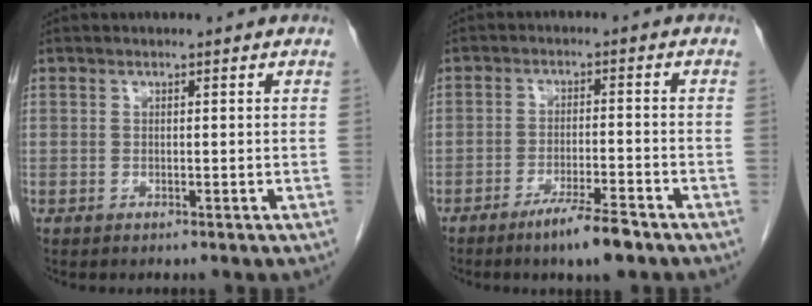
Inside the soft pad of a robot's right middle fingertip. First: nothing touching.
{"total": 6.2, "force": [-4.4, 0.4, 4.3], "torque": [-0.078, -0.010, -0.074]}